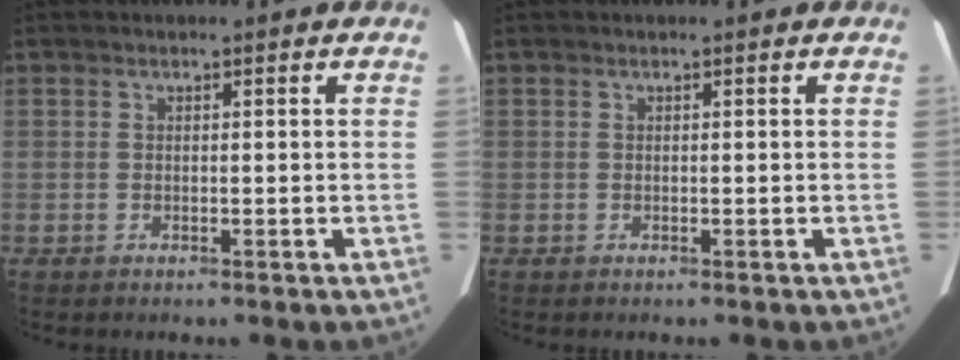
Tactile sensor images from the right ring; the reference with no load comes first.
{"total": 0.0}